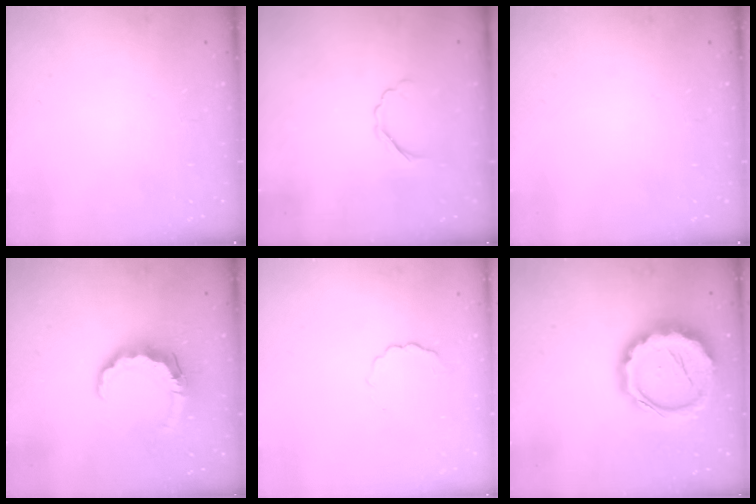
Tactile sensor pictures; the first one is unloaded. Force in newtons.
{"total": 2.7, "press": 2.6, "slide": 0.8}
{"total": 0.0}
{"total": 8.0, "press": 7.9, "slide": 1.2}
{"total": 3.3, "press": 3.2, "slide": 0.7}
{"total": 19.4, "press": 19.0, "slide": 4.2}